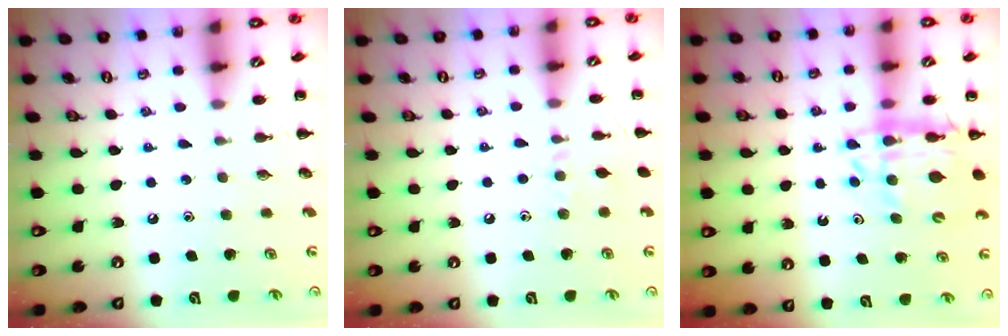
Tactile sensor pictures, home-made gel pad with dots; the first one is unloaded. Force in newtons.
{"total": 5.9, "press": 5.7, "slide": 1.8}
{"total": 12.6, "press": 12.2, "slide": 3.2}